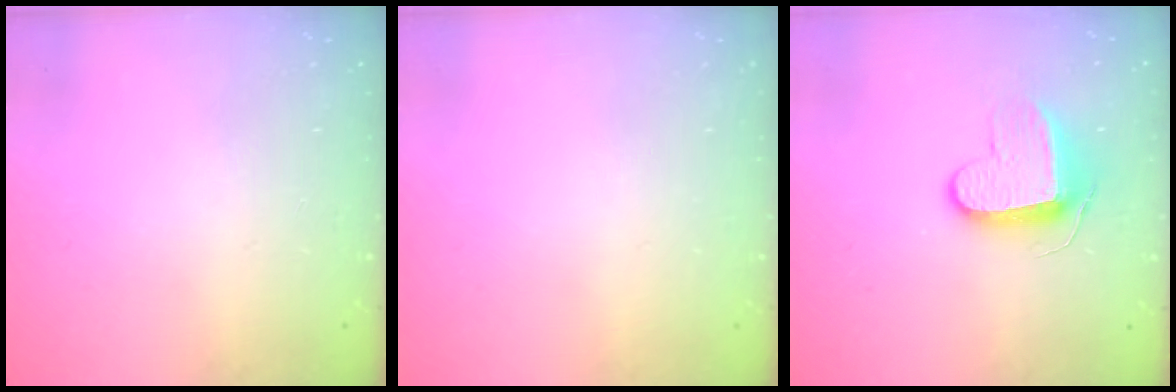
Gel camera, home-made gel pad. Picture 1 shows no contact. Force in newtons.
{"total": 0.0}
{"total": 9.5, "press": 9.5, "slide": 0.1}